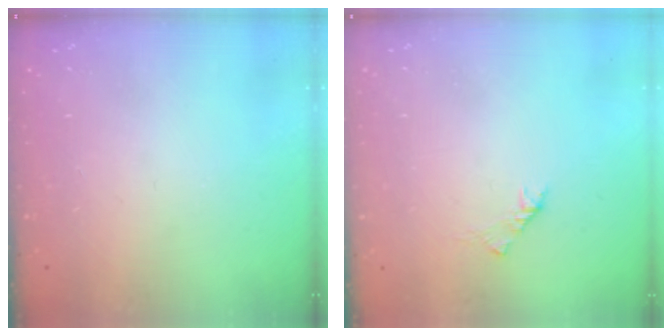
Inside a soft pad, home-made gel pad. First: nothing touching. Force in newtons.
{"total": 2.0, "press": 1.9, "slide": 0.6}